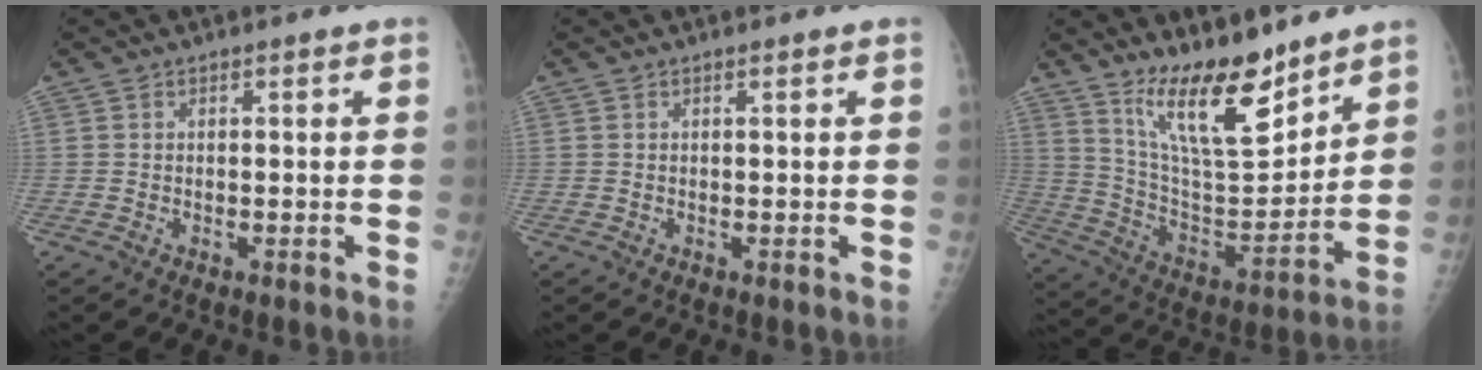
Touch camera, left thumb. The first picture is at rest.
{"total": 0.0}
{"total": 16.2, "force": [12.1, 4.7, 9.7], "torque": [-0.128, -0.090, 0.223]}